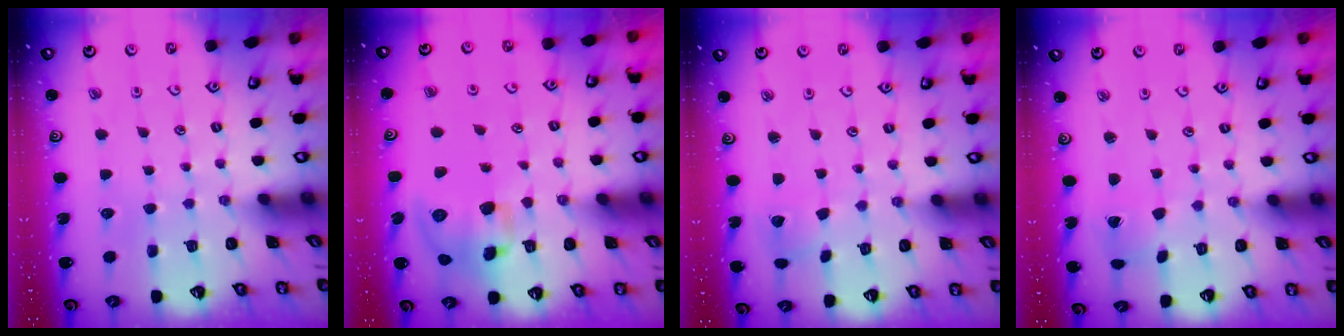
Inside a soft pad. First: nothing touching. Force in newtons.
{"total": 12.1, "press": 11.9, "slide": 1.9}
{"total": 1.9, "press": 1.9, "slide": 0.3}
{"total": 1.0, "press": 1.0, "slide": 0.1}